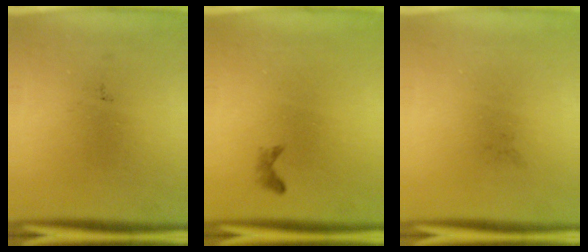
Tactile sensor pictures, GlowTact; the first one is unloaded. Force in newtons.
{"total": 0.6}
{"total": 0.0}